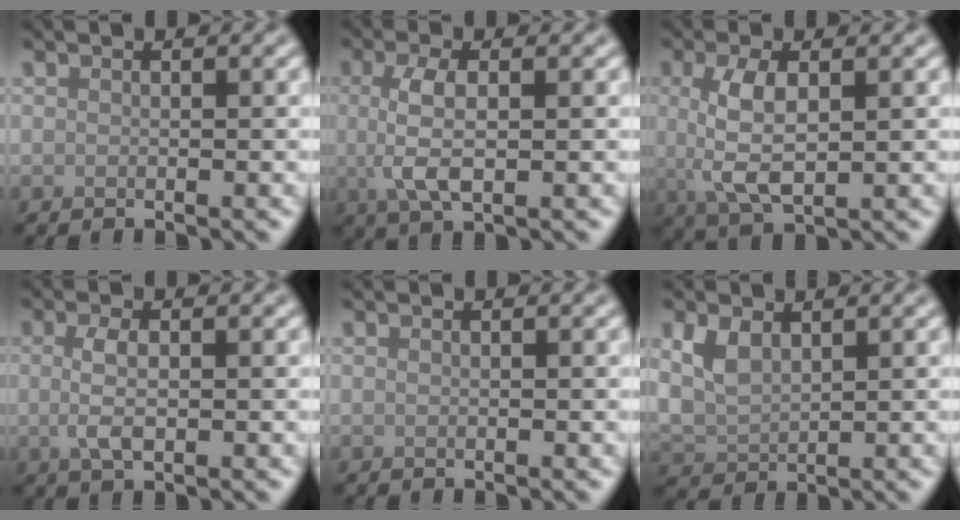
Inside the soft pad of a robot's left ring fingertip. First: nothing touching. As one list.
[{"total": 4.1, "force": [0.1, 1.5, 3.8], "torque": [-0.083, -0.001, 0.001]}, {"total": 4.9, "force": [0.5, 2.1, 4.4], "torque": [-0.096, -0.001, 0.010]}, {"total": 2.7, "force": [0.0, 1.0, 2.5], "torque": [-0.055, -0.002, -0.001]}, {"total": 0.0}, {"total": 3.2, "force": [1.4, 1.9, 2.1], "torque": [-0.050, 0.001, 0.031]}]